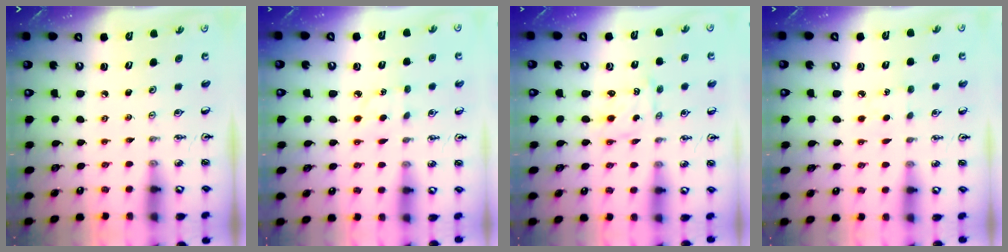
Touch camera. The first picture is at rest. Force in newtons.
{"total": 4.3, "press": 4.3, "slide": 0.4}
{"total": 0.9, "press": 0.9, "slide": 0.1}
{"total": 3.9, "press": 3.9, "slide": 0.4}